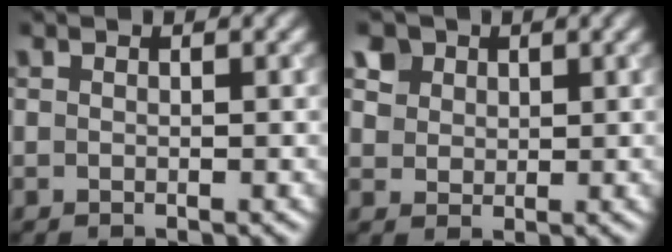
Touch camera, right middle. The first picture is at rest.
{"total": 4.6, "force": [2.5, 3.4, 1.8], "torque": [-0.055, 0.005, 0.046]}